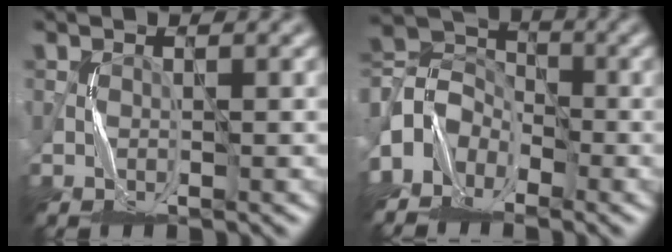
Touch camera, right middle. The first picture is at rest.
{"total": 4.4, "force": [-3.1, 3.0, 0.7], "torque": [-0.007, 0.005, -0.082]}